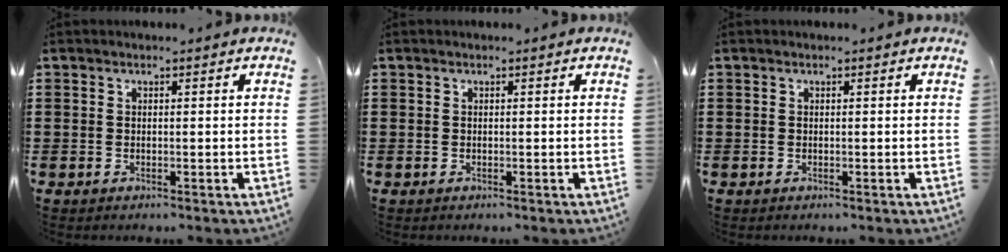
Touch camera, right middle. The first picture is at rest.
{"total": 0.0}
{"total": 0.0}